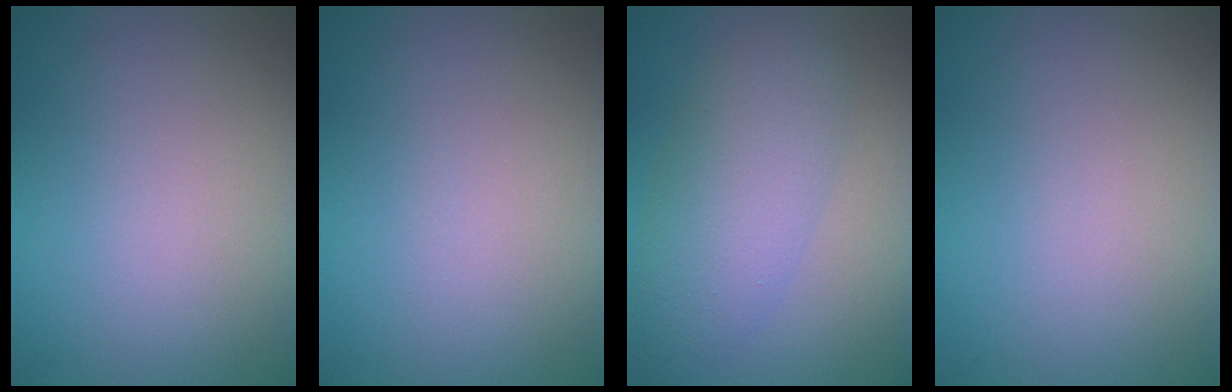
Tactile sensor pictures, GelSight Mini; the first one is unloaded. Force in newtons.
{"total": 0.0}
{"total": 5.6, "press": 5.6, "slide": 0.2}
{"total": 0.0}